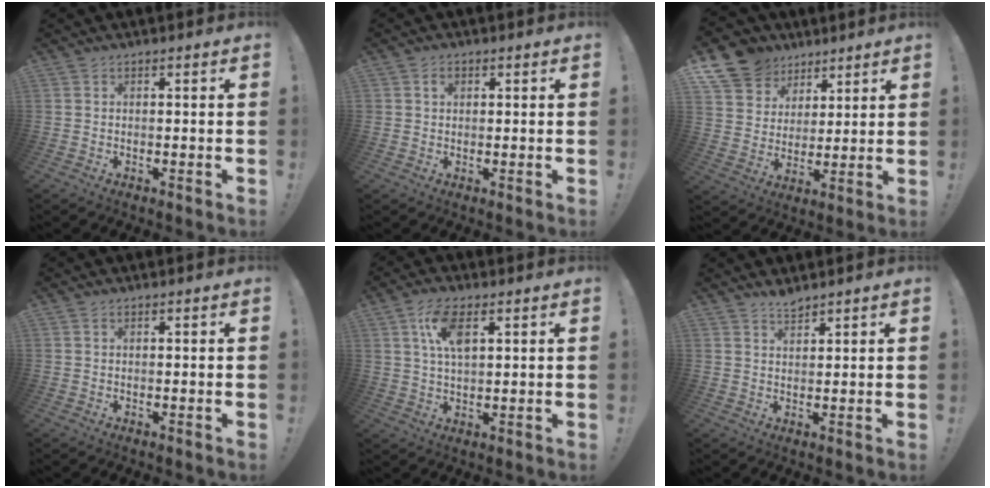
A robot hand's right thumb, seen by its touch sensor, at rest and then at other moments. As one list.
[{"total": 1.8, "force": [0.7, 1.4, 0.8], "torque": [-0.005, -0.001, 0.010]}, {"total": 12.8, "force": [8.1, 9.3, 3.1], "torque": [-0.053, -0.060, 0.162]}, {"total": 0.0}, {"total": 9.2, "force": [3.6, 4.2, 7.3], "torque": [-0.136, -0.002, 0.063]}, {"total": 2.9, "force": [2.7, 0.5, 0.8], "torque": [-0.006, -0.020, 0.047]}]